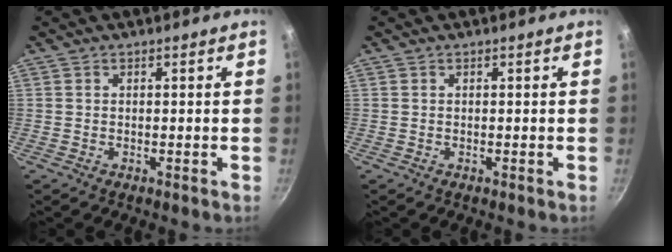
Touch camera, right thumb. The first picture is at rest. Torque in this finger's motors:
{"motor_torque": [-0.06, -0.05, 0.06, -0.02, 0.00]}